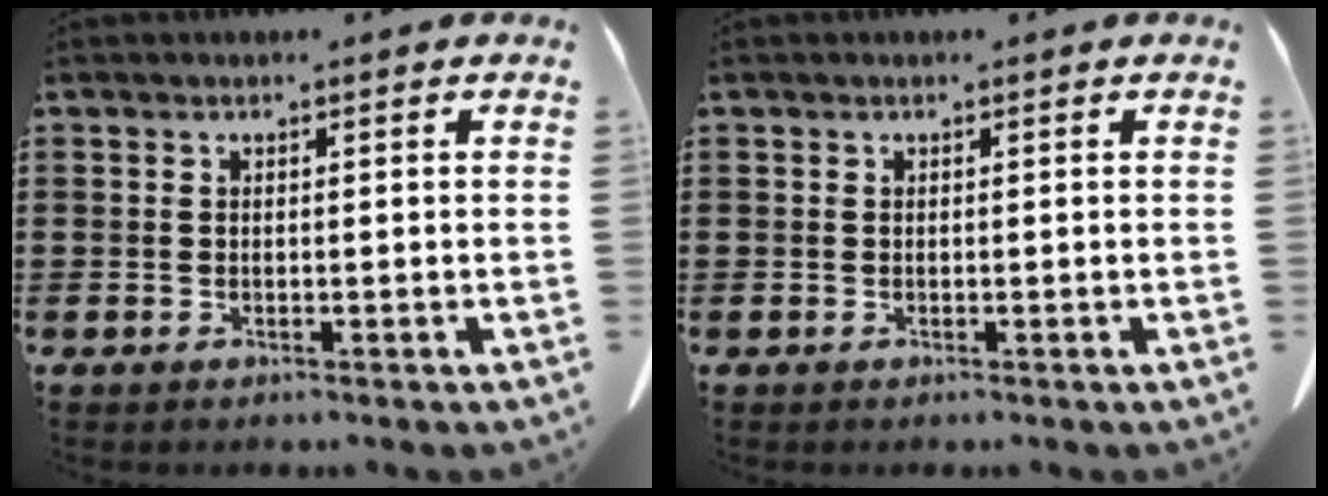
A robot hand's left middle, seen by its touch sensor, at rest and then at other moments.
{"total": 0.0}